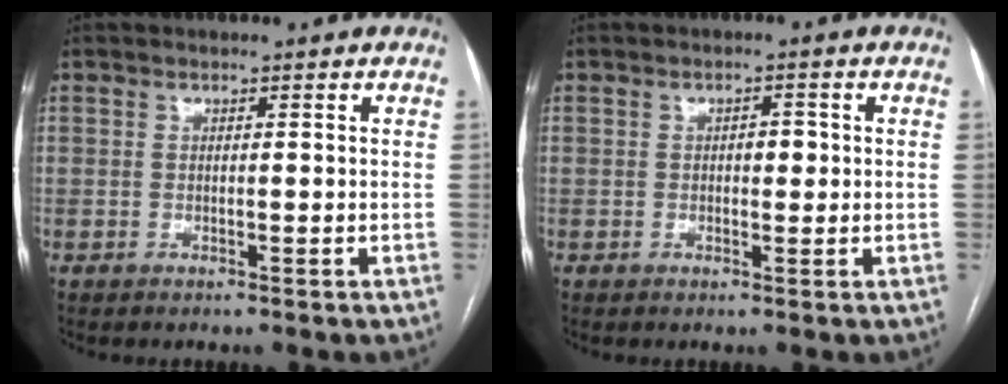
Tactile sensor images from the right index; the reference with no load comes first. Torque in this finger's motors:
{"motor_torque": [0.31, -0.02, 0.02, 0.03]}